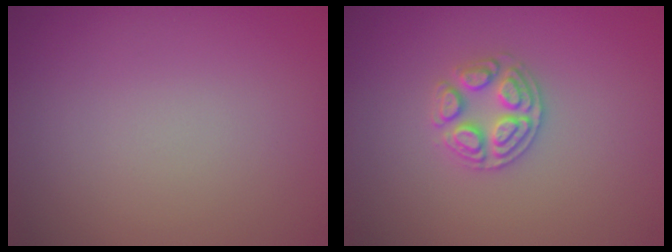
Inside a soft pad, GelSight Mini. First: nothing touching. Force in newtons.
{"total": 2.7, "press": 2.6, "slide": 0.7}